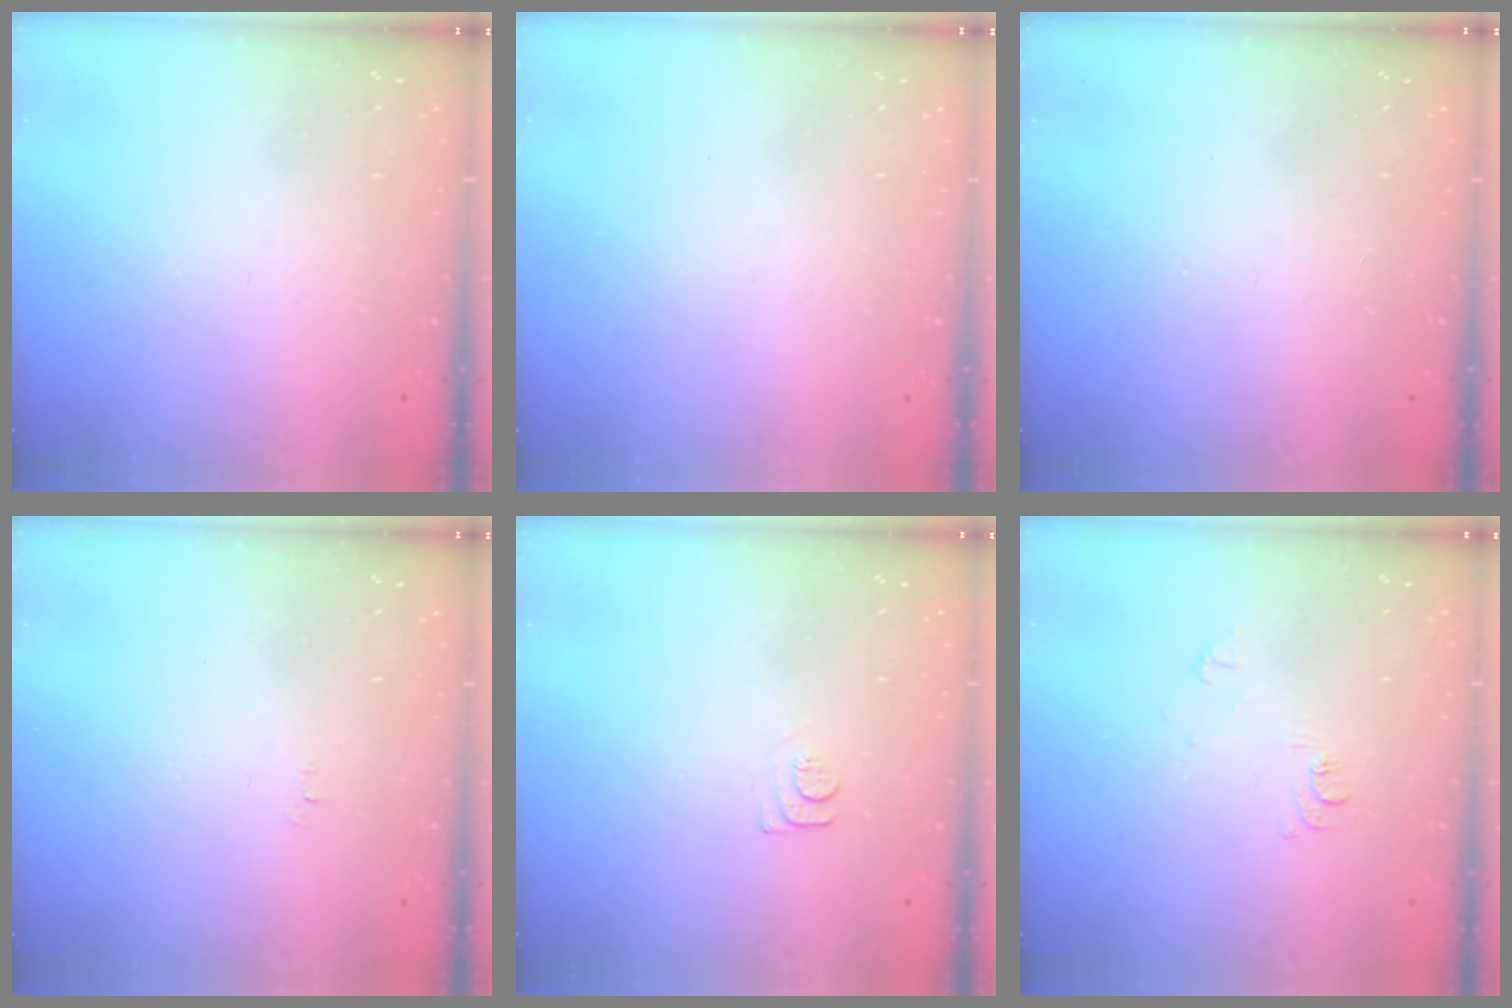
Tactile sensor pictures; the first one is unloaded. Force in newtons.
{"total": 1.5, "press": 1.5, "slide": 0.1}
{"total": 2.8, "press": 2.8, "slide": 0.4}
{"total": 2.5, "press": 2.5, "slide": 0.3}
{"total": 5.9, "press": 5.8, "slide": 0.7}
{"total": 6.3, "press": 6.3, "slide": 0.7}